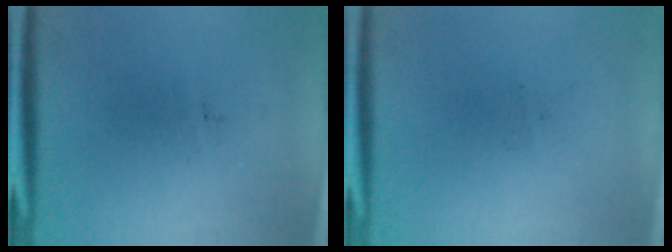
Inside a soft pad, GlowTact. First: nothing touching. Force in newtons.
{"total": 0.0}